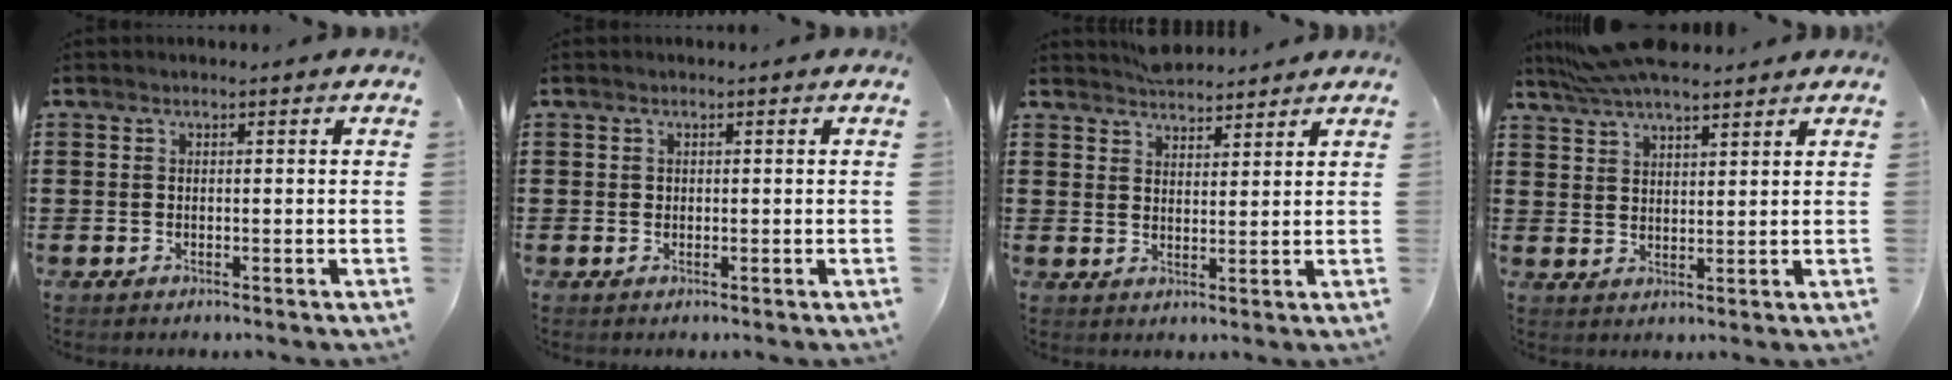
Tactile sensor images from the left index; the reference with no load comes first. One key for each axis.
{"total": 0.6, "fx": 0.2, "fy": 0.5, "fz": 0.1, "tx": -0.004, "ty": 0.003, "tz": 0.005}
{"total": 3.8, "fx": 3.7, "fy": 0.7, "fz": -0.4, "tx": -0.003, "ty": -0.007, "tz": 0.074}
{"total": 7.0, "fx": 5.9, "fy": 1.6, "fz": 3.2, "tx": -0.079, "ty": -0.007, "tz": 0.112}